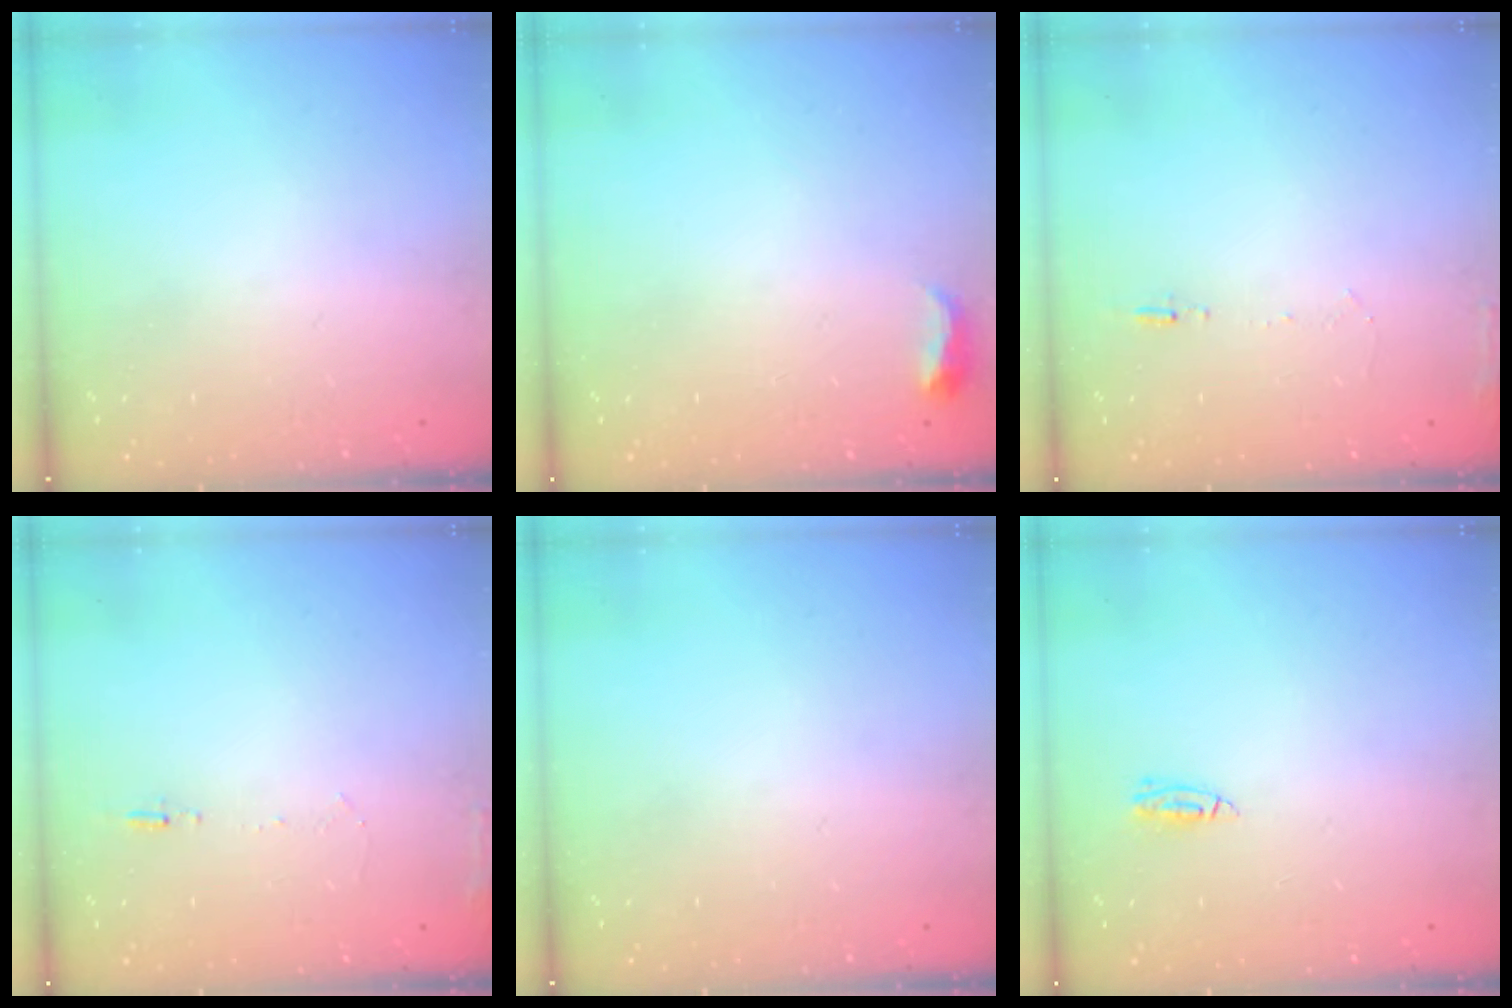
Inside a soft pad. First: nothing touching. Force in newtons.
{"total": 3.9, "press": 3.8, "slide": 0.9}
{"total": 5.8, "press": 5.6, "slide": 1.6}
{"total": 5.8, "press": 5.6, "slide": 1.6}
{"total": 0.0}
{"total": 7.0, "press": 3.8, "slide": 5.9}